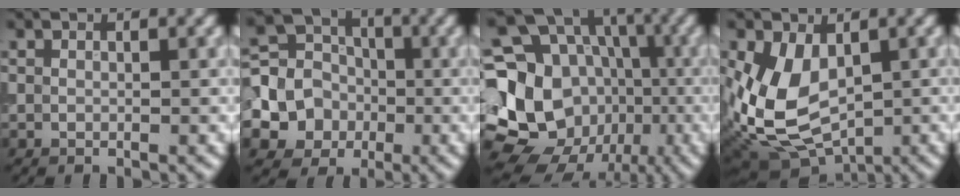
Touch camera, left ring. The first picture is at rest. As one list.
[{"total": 10.9, "force": [-2.7, 10.0, 3.5], "torque": [-0.092, -0.007, -0.070]}, {"total": 20.2, "force": [-3.4, 17.6, 9.4], "torque": [-0.212, -0.002, -0.066]}, {"total": 7.5, "force": [0.2, 4.9, 5.6], "torque": [-0.126, -0.011, 0.009]}]